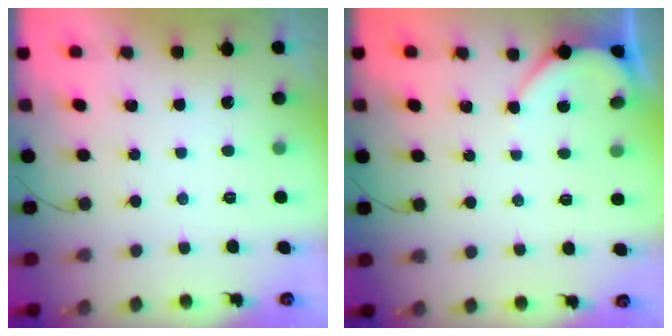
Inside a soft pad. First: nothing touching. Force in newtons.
{"total": 3.2, "press": 3.2, "slide": 0.4}